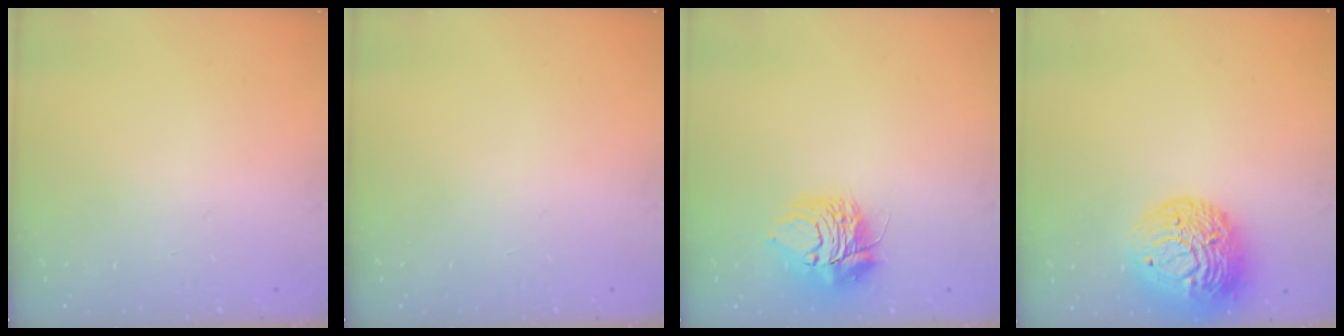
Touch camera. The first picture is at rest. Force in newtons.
{"total": 0.0}
{"total": 9.2, "press": 9.2, "slide": 0.7}
{"total": 18.5, "press": 18.4, "slide": 1.8}